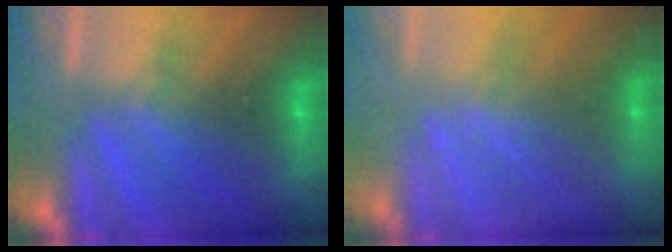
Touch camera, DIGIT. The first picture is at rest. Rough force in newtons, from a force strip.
{"total": 2.4}